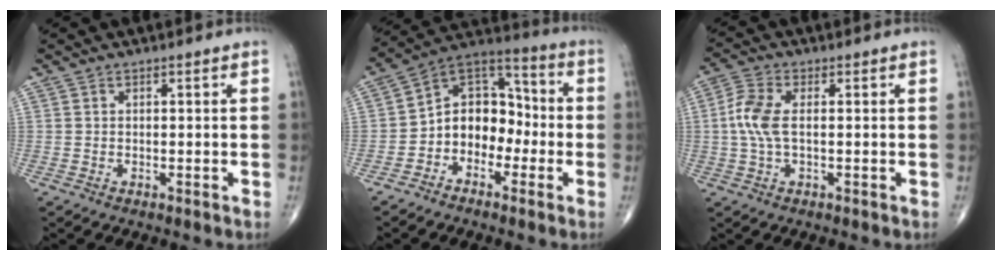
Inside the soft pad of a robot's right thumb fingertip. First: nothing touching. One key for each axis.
{"total": 11.7, "fx": -2.9, "fy": 8.9, "fz": 7.0, "tx": -0.070, "ty": 0.060, "tz": -0.066}
{"total": 6.2, "fx": 0.1, "fy": 2.9, "fz": 5.5, "tx": -0.143, "ty": 0.012, "tz": -0.005}